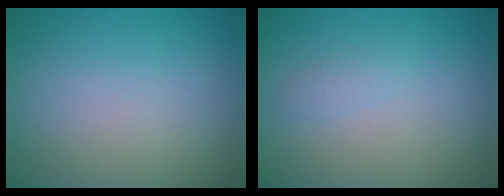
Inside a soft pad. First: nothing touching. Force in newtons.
{"total": 0.8, "press": 0.7, "slide": 0.1}